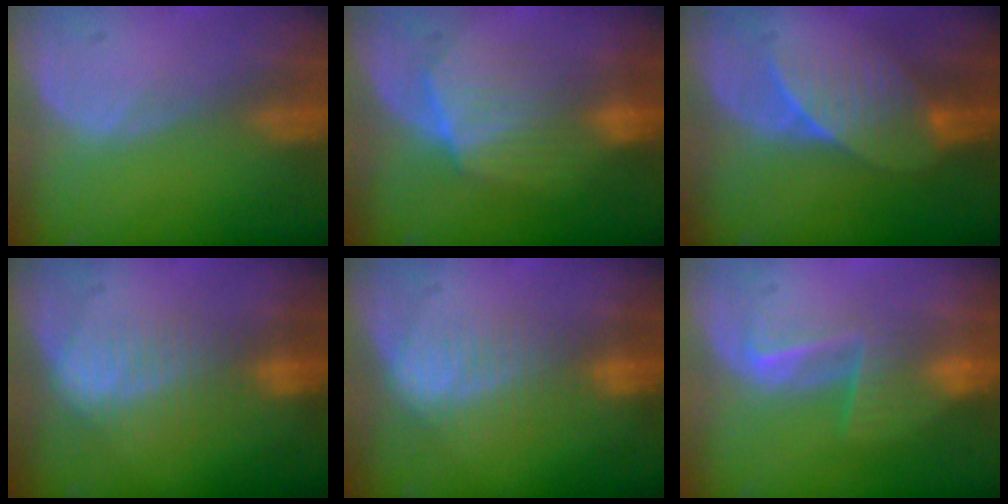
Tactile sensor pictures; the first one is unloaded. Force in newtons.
{"total": 7.0, "press": 6.9, "slide": 1.3}
{"total": 7.2, "press": 6.6, "slide": 2.8}
{"total": 7.2, "press": 6.1, "slide": 3.8}
{"total": 7.2, "press": 6.1, "slide": 3.8}
{"total": 6.6, "press": 5.5, "slide": 3.5}